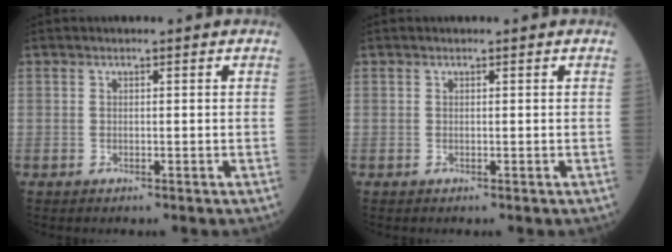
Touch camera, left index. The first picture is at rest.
{"total": 0.0}